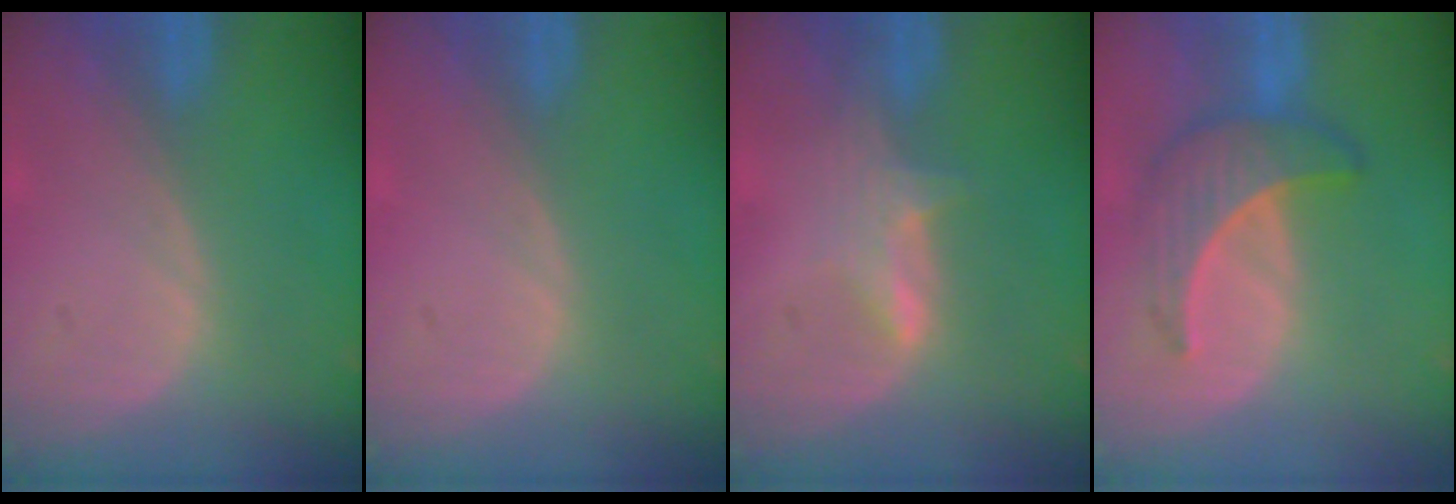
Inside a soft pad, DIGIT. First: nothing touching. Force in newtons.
{"total": 0.0}
{"total": 2.9, "press": 2.9, "slide": 0.4}
{"total": 6.5, "press": 6.4, "slide": 1.2}